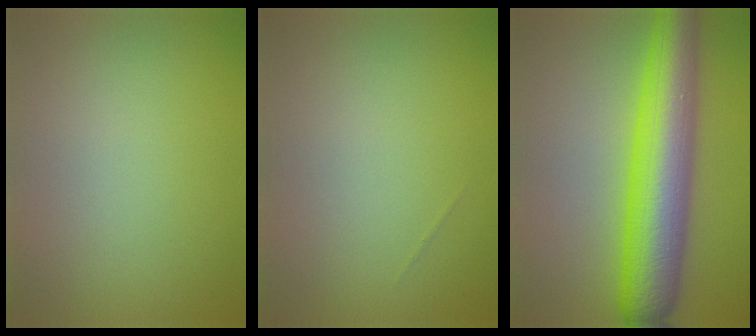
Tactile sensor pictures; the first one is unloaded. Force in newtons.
{"total": 0.0}
{"total": 10.0, "press": 10.0, "slide": 0.2}